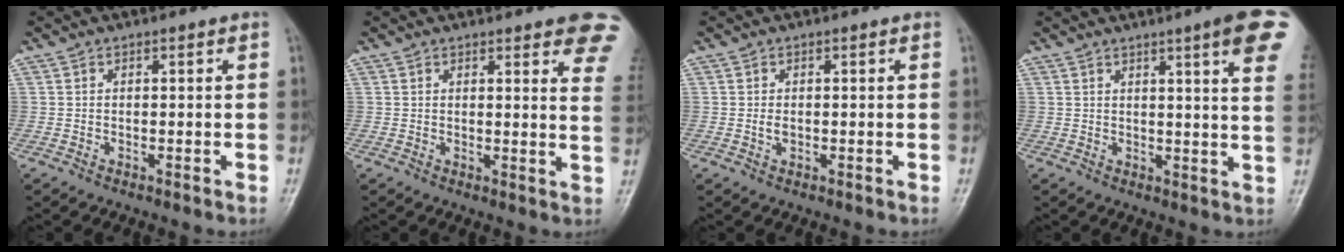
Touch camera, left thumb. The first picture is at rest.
{"total": 11.1, "force": [7.6, 2.8, 7.7], "torque": [-0.059, -0.030, 0.071]}
{"total": 1.1, "force": [-0.1, 0.7, 0.8], "torque": [-0.014, 0.002, -0.002]}
{"total": 12.4, "force": [6.6, 1.1, 10.5], "torque": [-0.118, -0.021, 0.069]}